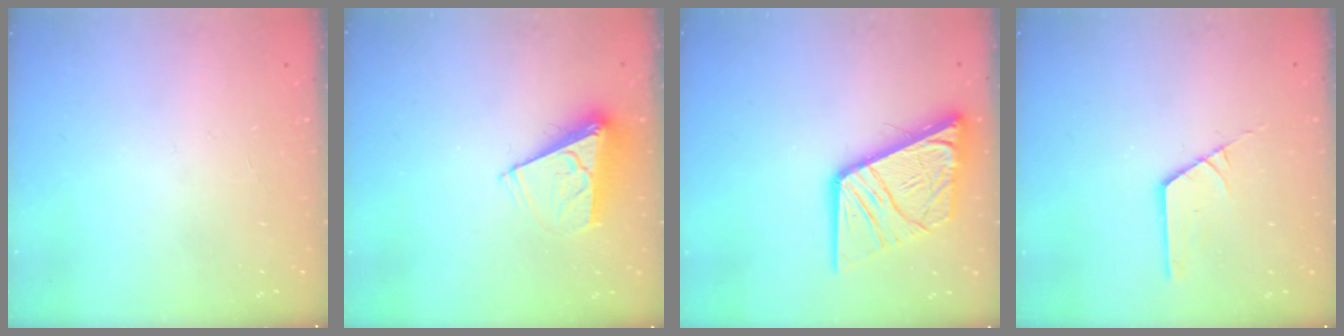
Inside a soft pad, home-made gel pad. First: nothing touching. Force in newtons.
{"total": 9.5, "press": 9.5, "slide": 0.1}
{"total": 18.4, "press": 18.3, "slide": 2.2}
{"total": 2.3, "press": 2.3, "slide": 0.3}